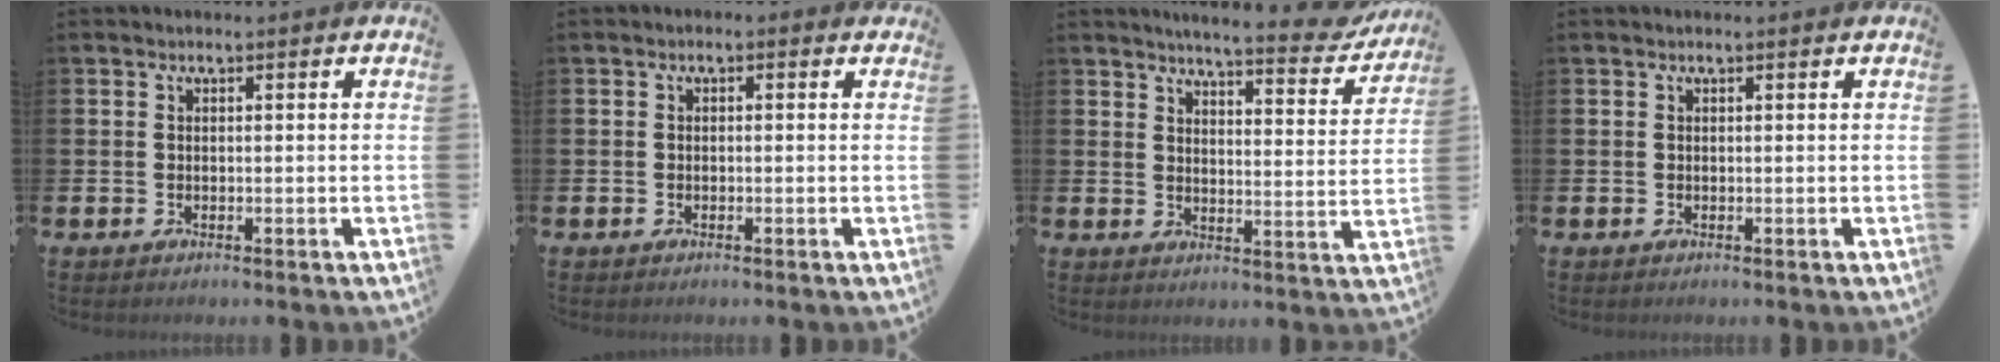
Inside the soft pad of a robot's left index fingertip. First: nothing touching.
{"total": 0.5, "force": [-0.4, 0.4, 0.1], "torque": [-0.002, 0.003, -0.009]}
{"total": 5.1, "force": [4.8, 0.4, 1.6], "torque": [-0.025, -0.042, 0.074]}
{"total": 0.0}